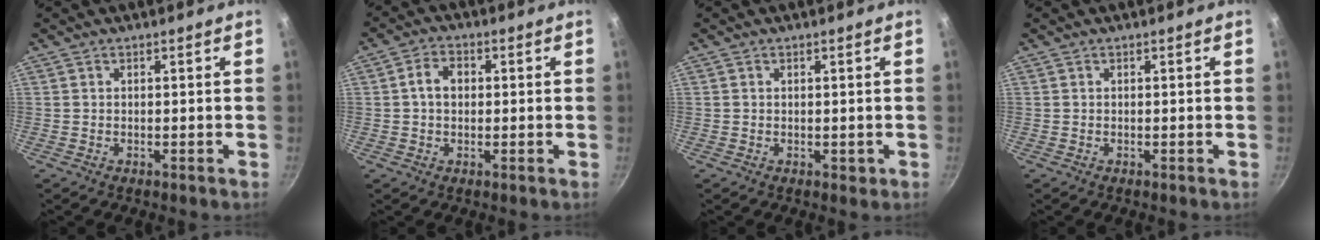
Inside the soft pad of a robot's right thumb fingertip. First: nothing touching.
{"total": 4.7, "force": [0.4, 3.5, 3.1], "torque": [-0.041, 0.012, 0.000]}
{"total": 0.9, "force": [0.1, 0.8, 0.5], "torque": [-0.002, 0.002, 0.002]}
{"total": 0.0}